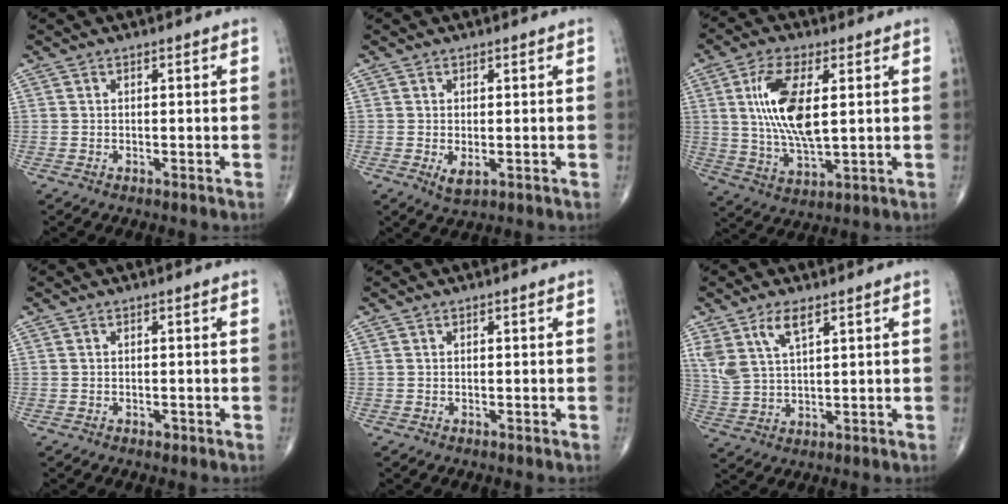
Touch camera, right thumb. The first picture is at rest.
{"total": 2.3, "force": [-0.4, 1.0, 2.0], "torque": [-0.032, -0.007, -0.001]}
{"total": 13.6, "force": [2.6, 5.4, 12.1], "torque": [-0.243, -0.016, 0.056]}
{"total": 0.6, "force": [-0.4, 0.3, 0.3], "torque": [-0.003, -0.001, -0.006]}
{"total": 0.0}
{"total": 7.3, "force": [4.1, 2.8, 5.3], "torque": [-0.112, -0.012, 0.091]}